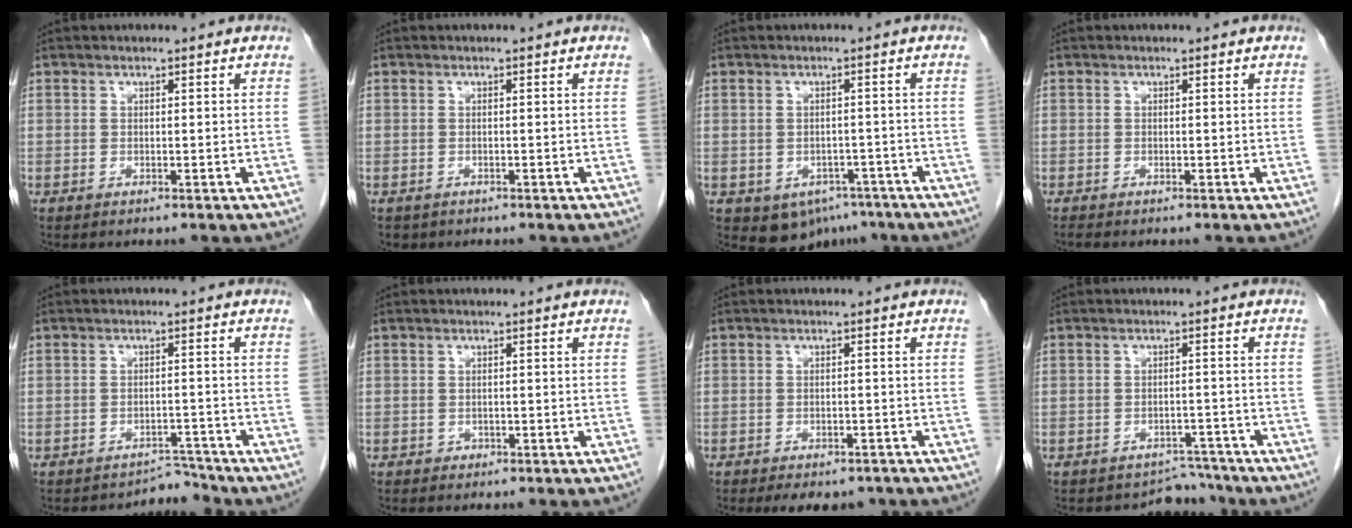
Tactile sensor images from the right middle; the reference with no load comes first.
{"total": 1.5, "force": [-1.1, 1.0, 0.2], "torque": [-0.014, 0.000, -0.014]}
{"total": 6.4, "force": [-3.7, 4.8, 2.2], "torque": [-0.023, 0.007, -0.041]}
{"total": 0.7, "force": [-0.6, 0.0, 0.2], "torque": [-0.008, -0.002, -0.011]}
{"total": 3.0, "force": [-2.8, 0.4, -1.1], "torque": [0.021, 0.006, -0.038]}
{"total": 0.5, "force": [-0.3, 0.4, 0.1], "torque": [-0.007, 0.002, -0.005]}
{"total": 4.2, "force": [-3.2, 2.5, 1.0], "torque": [-0.002, 0.008, -0.037]}
{"total": 3.6, "force": [-3.2, 1.3, -1.0], "torque": [0.014, 0.017, -0.043]}